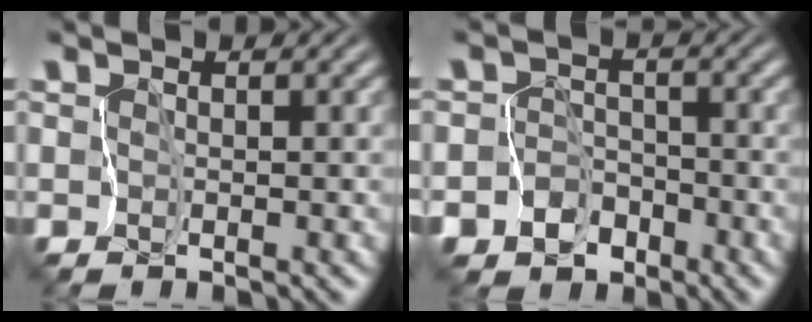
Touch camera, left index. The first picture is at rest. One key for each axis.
{"total": 5.5, "fx": -3.5, "fy": 4.3, "fz": 0.2, "tx": 0.025, "ty": -0.006, "tz": -0.069}